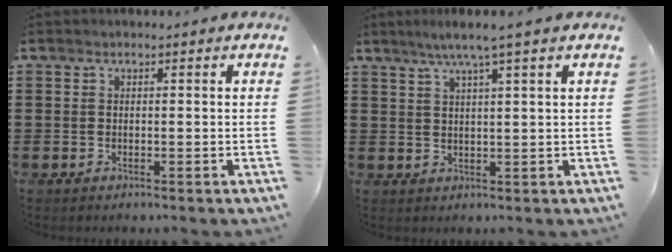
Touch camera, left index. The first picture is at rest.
{"total": 4.1, "force": [2.7, -0.6, 3.0], "torque": [-0.064, -0.003, 0.046]}